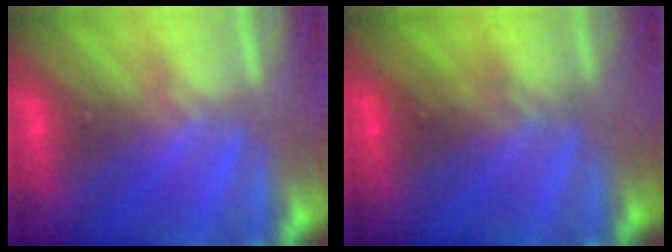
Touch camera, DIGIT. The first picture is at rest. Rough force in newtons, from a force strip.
{"total": 2.3}